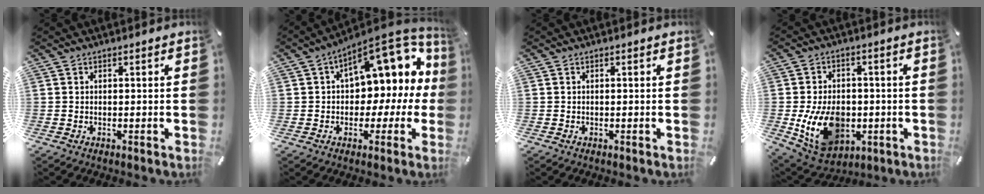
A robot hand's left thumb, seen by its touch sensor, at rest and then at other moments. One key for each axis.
{"total": 14.5, "fx": 6.4, "fy": 8.7, "fz": 9.7, "tx": -0.126, "ty": -0.049, "tz": 0.111}
{"total": 0.0}
{"total": 14.8, "fx": -3.3, "fy": 10.8, "fz": 9.5, "tx": -0.181, "ty": 0.006, "tz": -0.053}